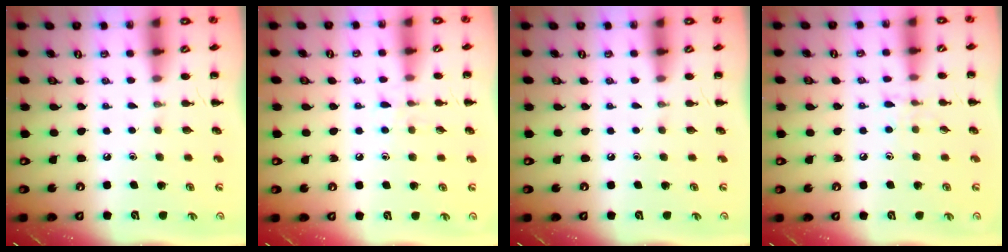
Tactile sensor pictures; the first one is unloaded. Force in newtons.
{"total": 6.5, "press": 6.1, "slide": 2.1}
{"total": 0.0}
{"total": 6.0, "press": 5.6, "slide": 2.1}